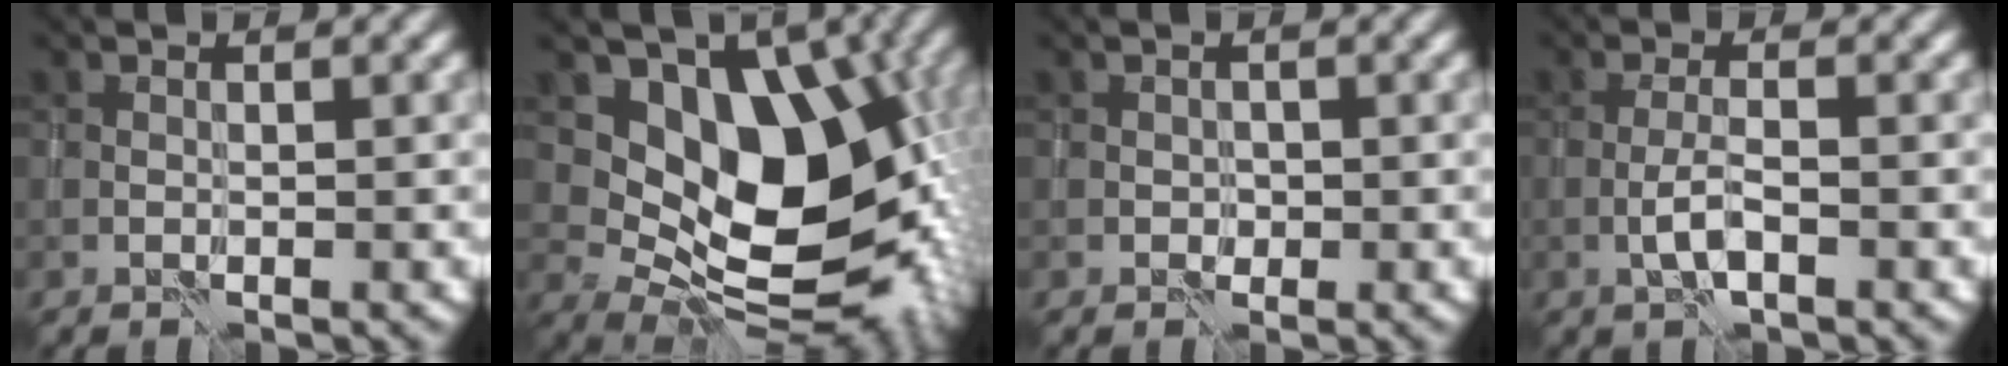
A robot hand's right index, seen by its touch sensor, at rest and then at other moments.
{"total": 12.3, "force": [1.6, 8.2, 9.0], "torque": [-0.123, -0.017, 0.033]}
{"total": 0.5, "force": [-0.1, 0.5, 0.0], "torque": [-0.003, -0.003, 0.000]}
{"total": 2.2, "force": [-1.1, 0.3, 1.9], "torque": [-0.040, 0.005, -0.025]}